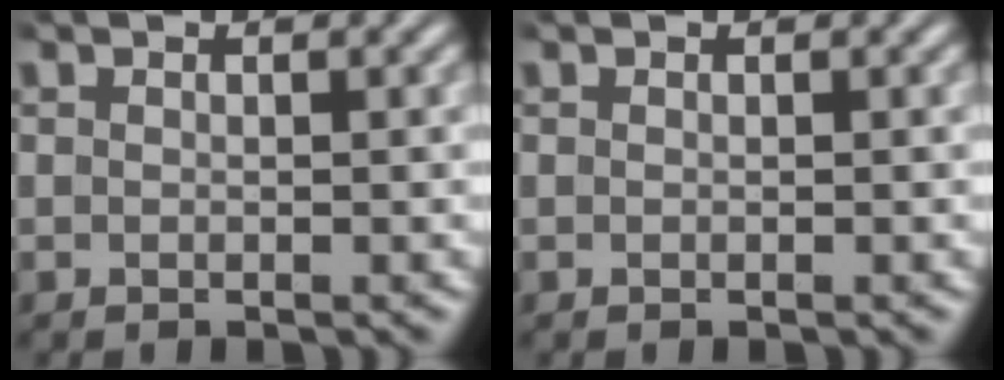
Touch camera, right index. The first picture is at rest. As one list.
[{"total": 0.0}]